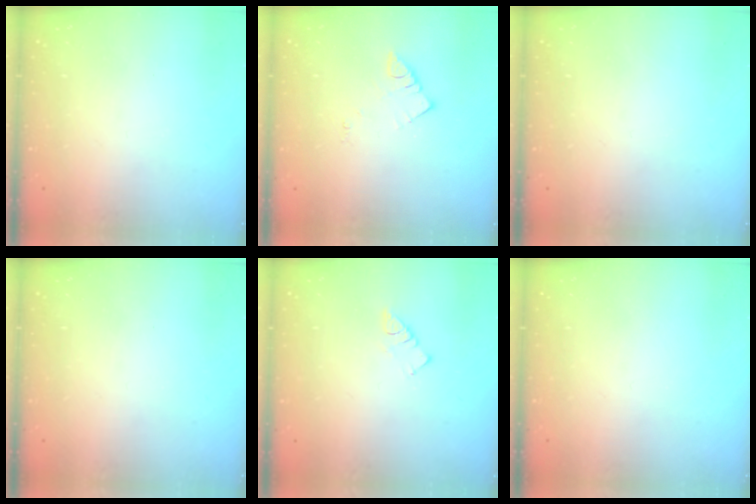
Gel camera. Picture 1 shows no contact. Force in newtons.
{"total": 3.3, "press": 3.3, "slide": 0.2}
{"total": 0.0}
{"total": 0.0}
{"total": 4.4, "press": 4.3, "slide": 0.5}
{"total": 0.0}